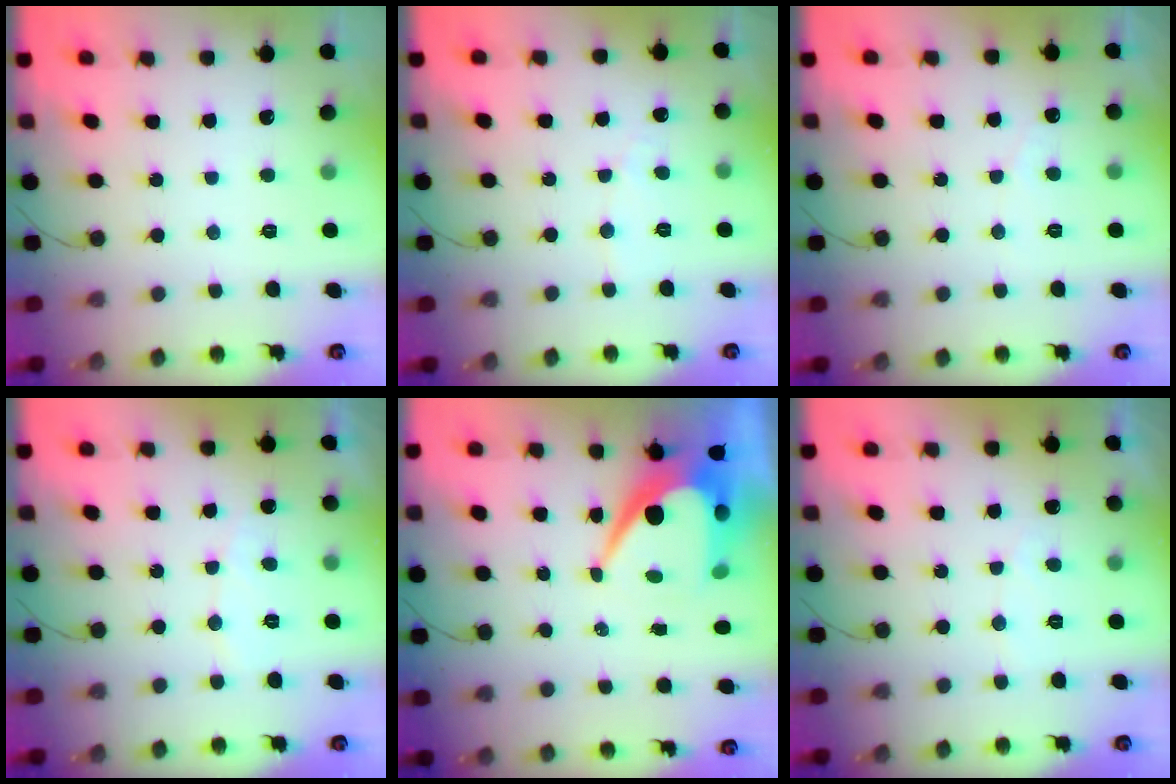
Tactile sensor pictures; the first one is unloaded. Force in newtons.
{"total": 3.3, "press": 3.3, "slide": 0.4}
{"total": 2.4, "press": 2.4, "slide": 0.2}
{"total": 4.5, "press": 4.5, "slide": 0.4}
{"total": 12.2, "press": 12.2, "slide": 0.7}
{"total": 2.9, "press": 2.9, "slide": 0.2}